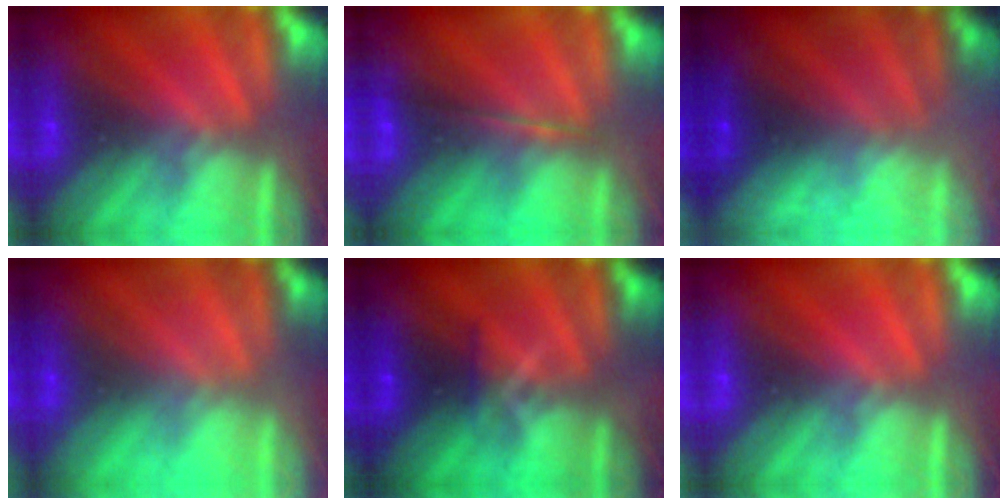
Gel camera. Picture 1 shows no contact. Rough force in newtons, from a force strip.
{"total": 1.8}
{"total": 7.2}
{"total": 2.0}
{"total": 3.9}
{"total": 0.0}